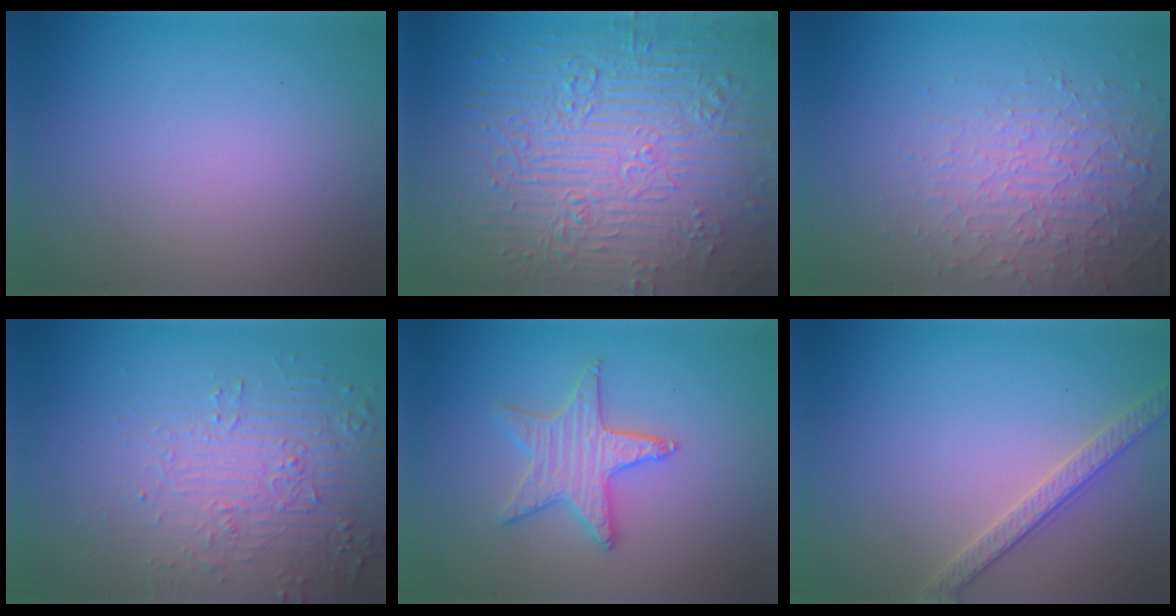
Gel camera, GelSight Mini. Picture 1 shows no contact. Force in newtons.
{"total": 12.0, "press": 7.9, "slide": 9.0}
{"total": 3.9, "press": 3.5, "slide": 1.8}
{"total": 6.0, "press": 3.8, "slide": 4.6}
{"total": 3.1, "press": 3.1, "slide": 0.2}
{"total": 2.6, "press": 2.5, "slide": 0.5}